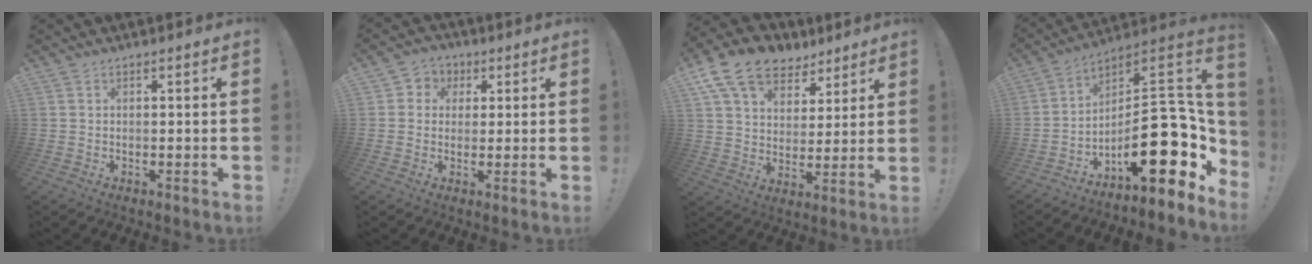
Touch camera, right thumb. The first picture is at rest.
{"total": 4.9, "force": [0.1, 4.7, 1.3], "torque": [-0.008, 0.002, 0.002]}
{"total": 15.9, "force": [10.0, 10.2, 6.9], "torque": [-0.113, -0.060, 0.189]}
{"total": 25.3, "force": [-6.4, 11.1, 21.8], "torque": [-0.306, 0.026, -0.092]}